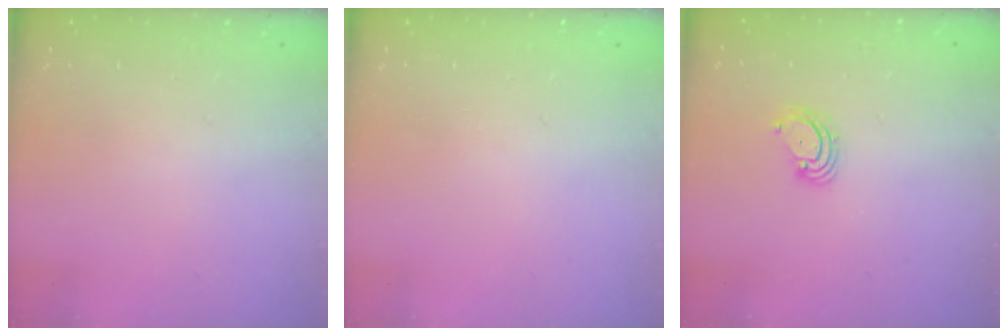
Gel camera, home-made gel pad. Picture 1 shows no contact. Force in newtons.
{"total": 0.0}
{"total": 3.3, "press": 3.3, "slide": 0.3}